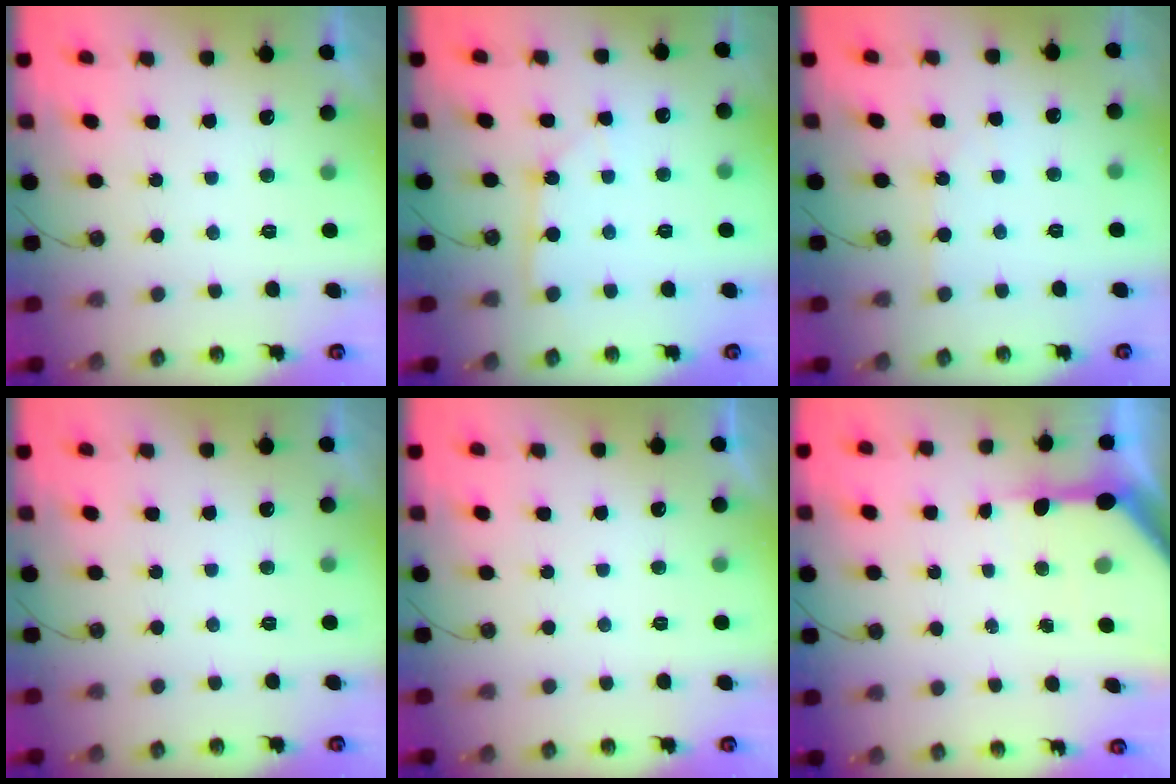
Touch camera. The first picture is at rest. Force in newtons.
{"total": 2.0, "press": 2.0, "slide": 0.3}
{"total": 3.4, "press": 3.3, "slide": 0.5}
{"total": 0.0}
{"total": 0.0}
{"total": 9.1, "press": 9.1, "slide": 1.0}